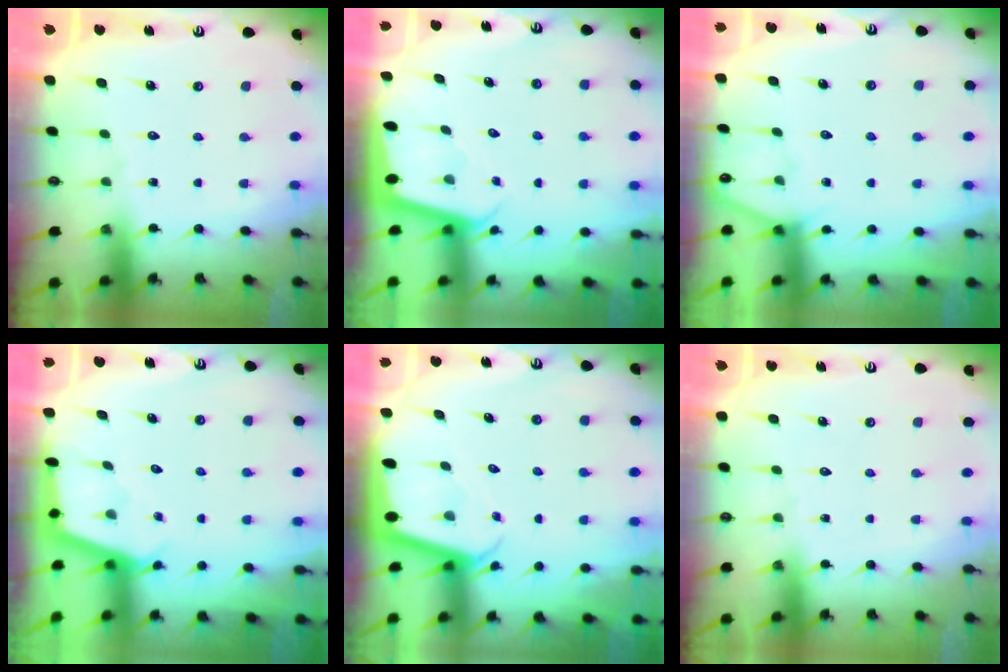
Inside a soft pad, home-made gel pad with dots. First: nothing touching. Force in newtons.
{"total": 2.1, "press": 2.1, "slide": 0.1}
{"total": 2.9, "press": 2.9, "slide": 0.3}
{"total": 2.5, "press": 2.5, "slide": 0.1}
{"total": 2.0, "press": 2.0, "slide": 0.2}
{"total": 0.0}